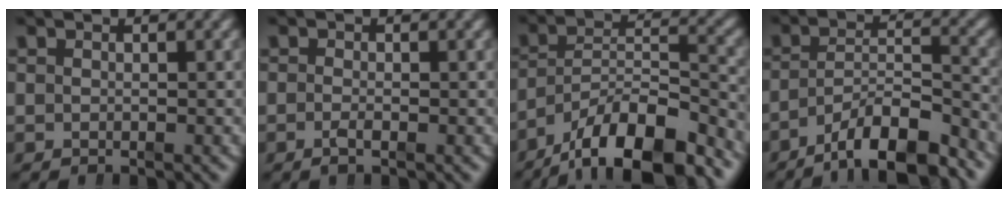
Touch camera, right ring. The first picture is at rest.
{"total": 1.1, "force": [-0.7, 0.3, 0.8], "torque": [-0.015, -0.002, -0.014]}
{"total": 11.3, "force": [-7.3, 5.8, 6.4], "torque": [-0.088, -0.019, -0.110]}
{"total": 7.9, "force": [-5.4, 3.3, 4.7], "torque": [-0.062, -0.014, -0.083]}